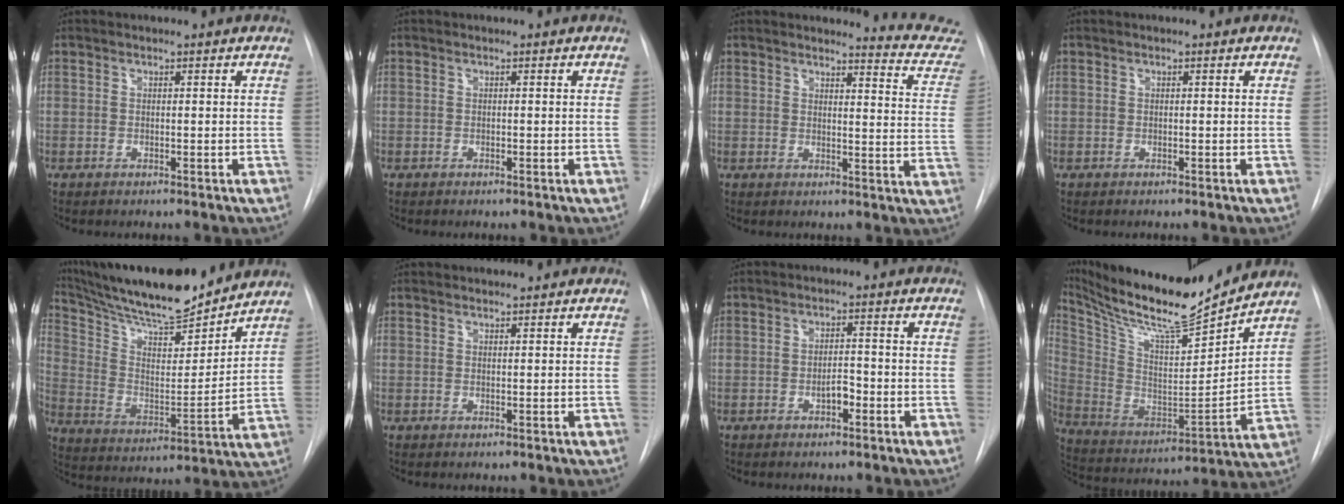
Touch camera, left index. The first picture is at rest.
{"total": 0.0}
{"total": 10.4, "force": [10.4, 0.1, 0.6], "torque": [0.010, -0.096, 0.091]}
{"total": 0.0}
{"total": 20.5, "force": [18.6, 2.3, 8.4], "torque": [-0.154, -0.006, 0.304]}
{"total": 0.9, "force": [0.9, 0.0, -0.1], "torque": [-0.006, 0.008, 0.020]}
{"total": 2.3, "force": [-1.1, 0.9, 1.8], "torque": [-0.026, 0.004, -0.017]}
{"total": 21.6, "force": [19.6, 2.0, 8.8], "torque": [-0.184, -0.032, 0.330]}